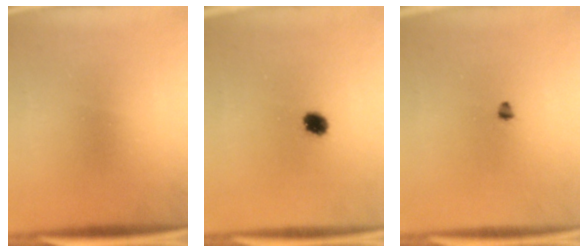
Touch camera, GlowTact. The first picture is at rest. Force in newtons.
{"total": 3.4}
{"total": 1.1}